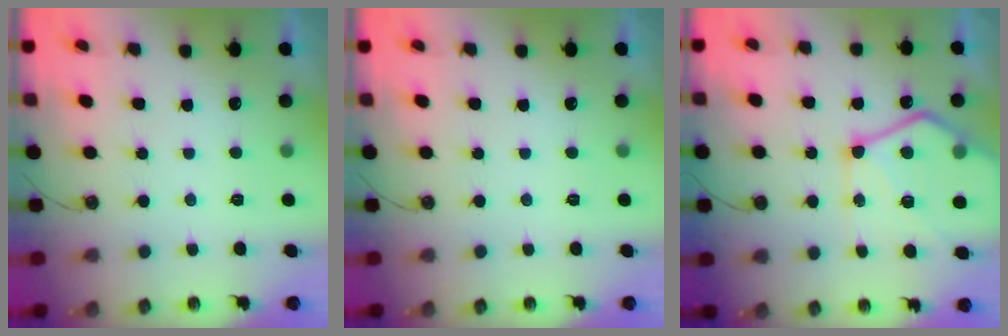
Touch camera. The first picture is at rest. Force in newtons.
{"total": 0.0}
{"total": 18.4, "press": 18.3, "slide": 2.0}